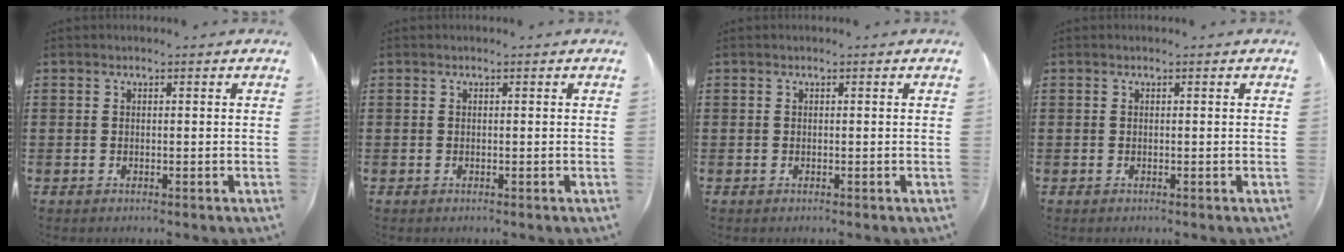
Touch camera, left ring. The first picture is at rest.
{"total": 0.0}
{"total": 0.0}
{"total": 0.0}